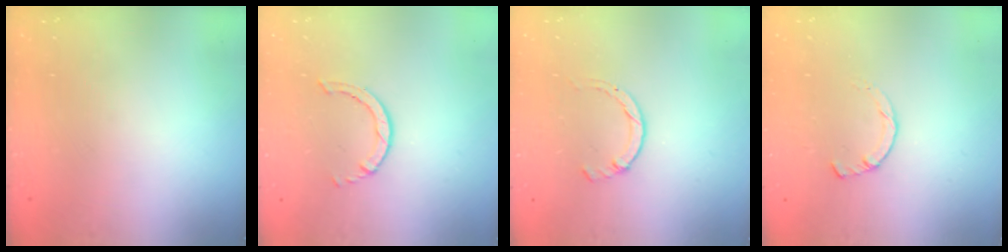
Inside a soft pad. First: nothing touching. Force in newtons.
{"total": 0.8, "press": 0.7, "slide": 0.2}
{"total": 1.7, "press": 1.7, "slide": 0.3}
{"total": 2.3, "press": 2.3, "slide": 0.1}